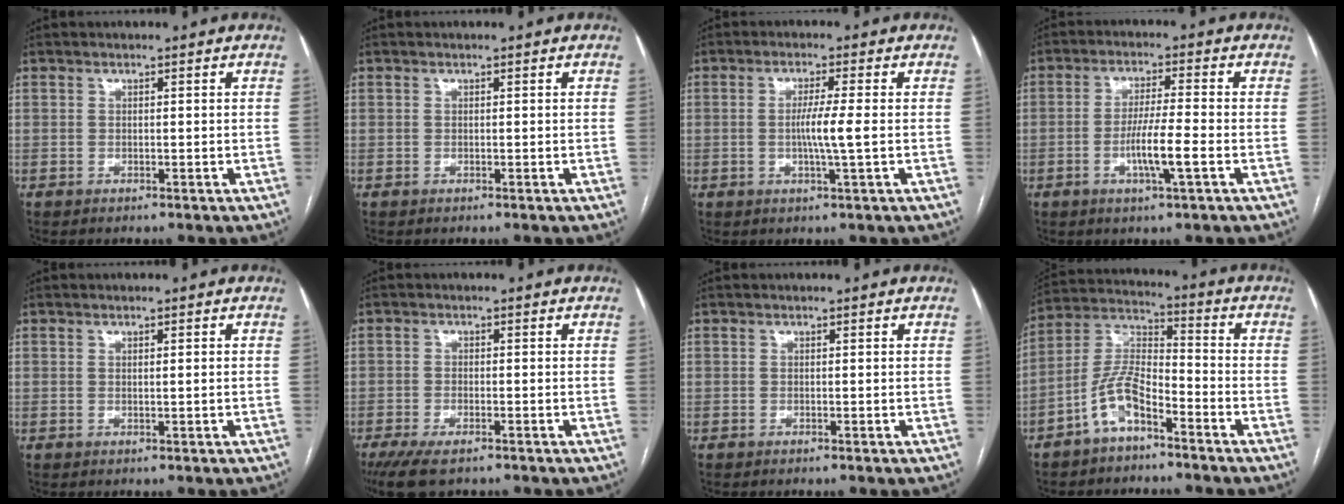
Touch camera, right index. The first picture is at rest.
{"total": 0.0}
{"total": 4.5, "force": [-0.4, -0.7, 4.4], "torque": [-0.081, -0.006, -0.008]}
{"total": 6.6, "force": [-2.1, -0.1, 6.2], "torque": [-0.118, -0.006, -0.040]}
{"total": 0.7, "force": [0.1, 0.0, 0.7], "torque": [-0.014, 0.000, 0.002]}
{"total": 6.2, "force": [-4.5, 1.9, 3.9], "torque": [-0.067, -0.012, -0.073]}
{"total": 0.0}
{"total": 8.9, "force": [-5.3, 3.1, 6.4], "torque": [-0.146, 0.014, -0.107]}